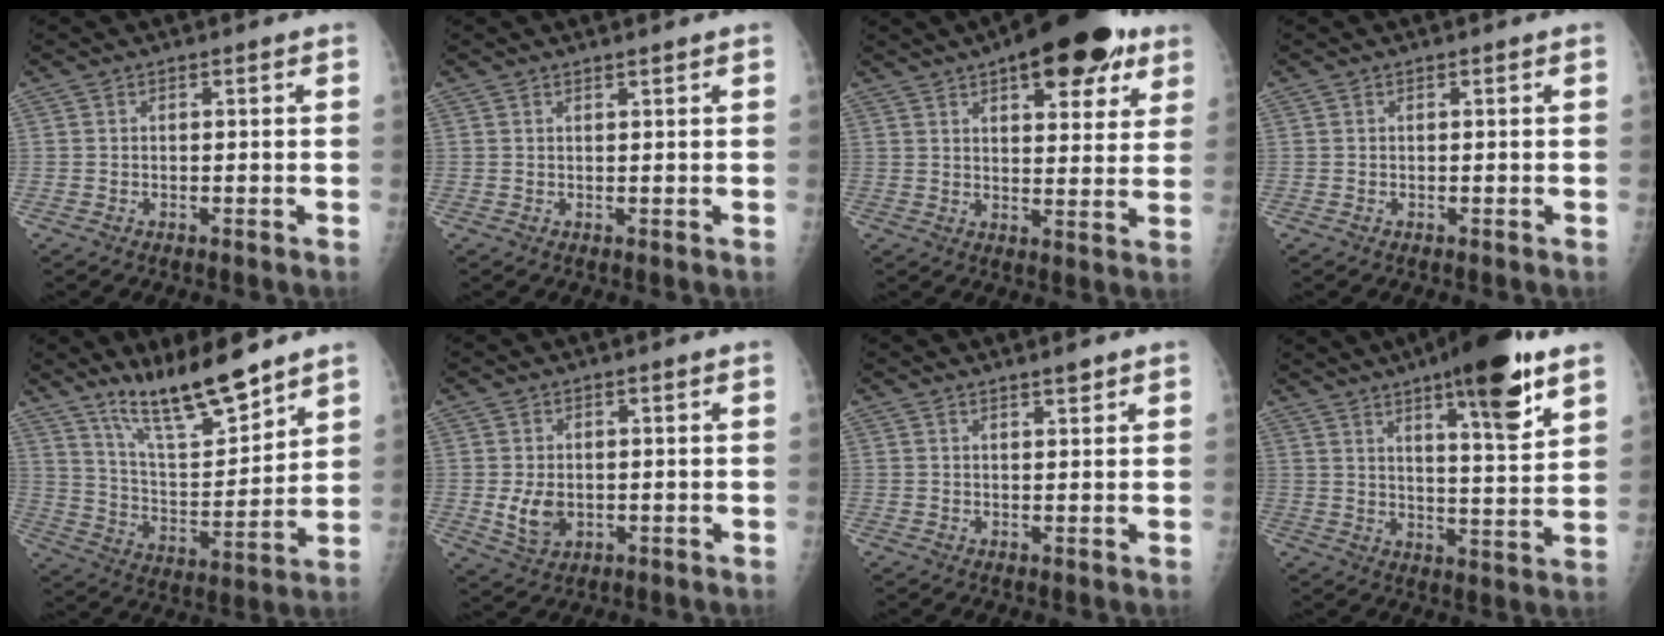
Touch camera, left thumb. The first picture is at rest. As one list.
[{"total": 0.9, "force": [0.7, -0.1, 0.5], "torque": [-0.010, -0.005, 0.014]}, {"total": 17.6, "force": [10.0, 7.2, 12.6], "torque": [-0.142, -0.025, 0.140]}, {"total": 0.0}, {"total": 15.7, "force": [12.3, 3.4, 9.2], "torque": [-0.133, -0.085, 0.224]}, {"total": 4.8, "force": [-0.2, 3.4, 3.4], "torque": [-0.051, -0.009, 0.006]}, {"total": 2.0, "force": [1.6, 0.2, 1.2], "torque": [-0.016, -0.012, 0.026]}, {"total": 16.5, "force": [9.8, 3.1, 13.0], "torque": [-0.174, -0.052, 0.147]}]